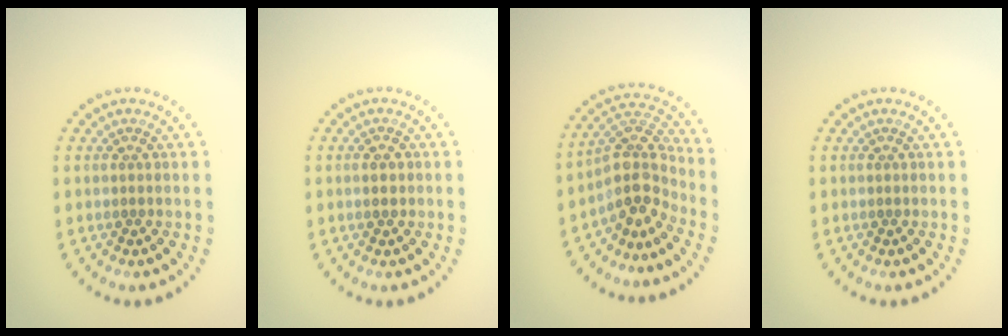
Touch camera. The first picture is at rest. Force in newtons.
{"total": 1.4, "press": 1.4, "slide": 0.0}
{"total": 4.0, "press": 3.0, "slide": 2.6}
{"total": 0.0}